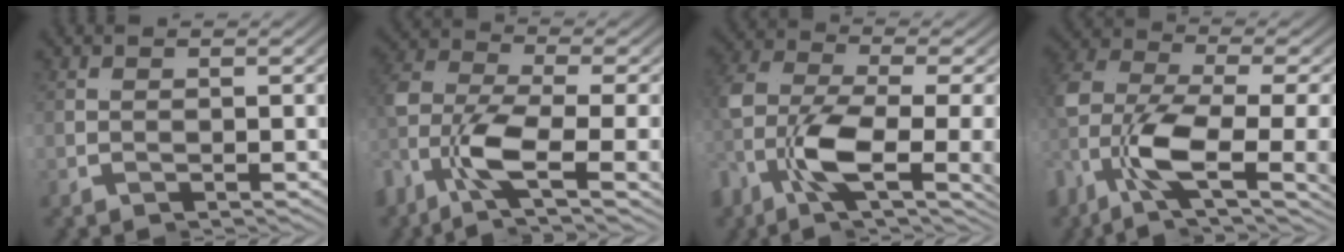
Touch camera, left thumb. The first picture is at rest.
{"total": 7.4, "force": [0.5, 3.5, 6.5], "torque": [-0.154, -0.001, 0.007]}
{"total": 8.3, "force": [0.1, 3.5, 7.5], "torque": [-0.185, -0.010, 0.004]}
{"total": 9.6, "force": [1.1, 4.8, 8.2], "torque": [-0.194, -0.009, 0.020]}